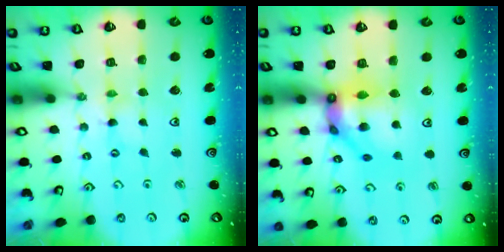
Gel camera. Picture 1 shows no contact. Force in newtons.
{"total": 12.8, "press": 12.7, "slide": 1.3}